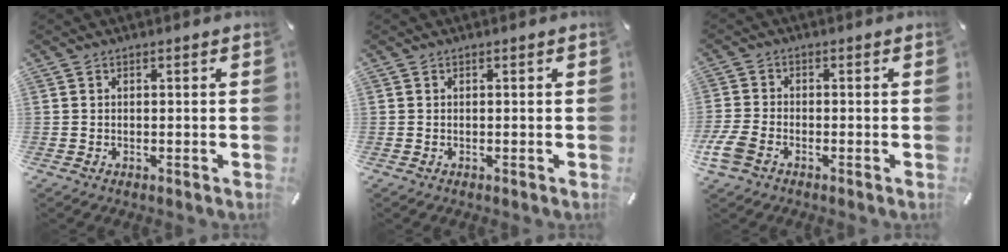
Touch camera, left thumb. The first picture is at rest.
{"total": 0.0}
{"total": 5.2, "force": [-2.5, 3.2, 3.2], "torque": [-0.088, 0.000, -0.052]}